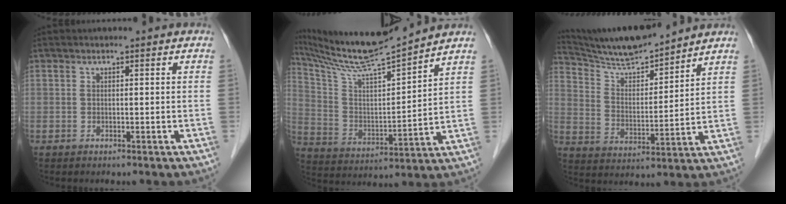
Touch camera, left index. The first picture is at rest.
{"total": 15.3, "force": [14.0, -0.8, 6.0], "torque": [-0.124, 0.000, 0.257]}
{"total": 11.8, "force": [11.3, 0.3, 3.4], "torque": [-0.073, 0.005, 0.210]}